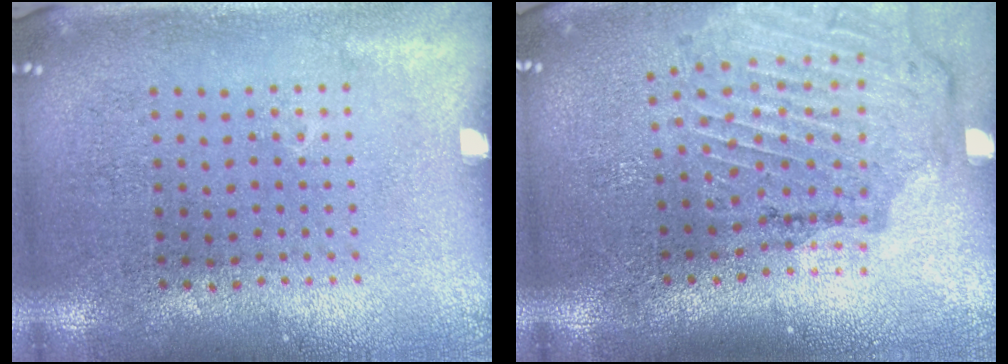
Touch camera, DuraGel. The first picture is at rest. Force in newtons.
{"total": 1.7, "press": 1.7, "slide": 0.3}